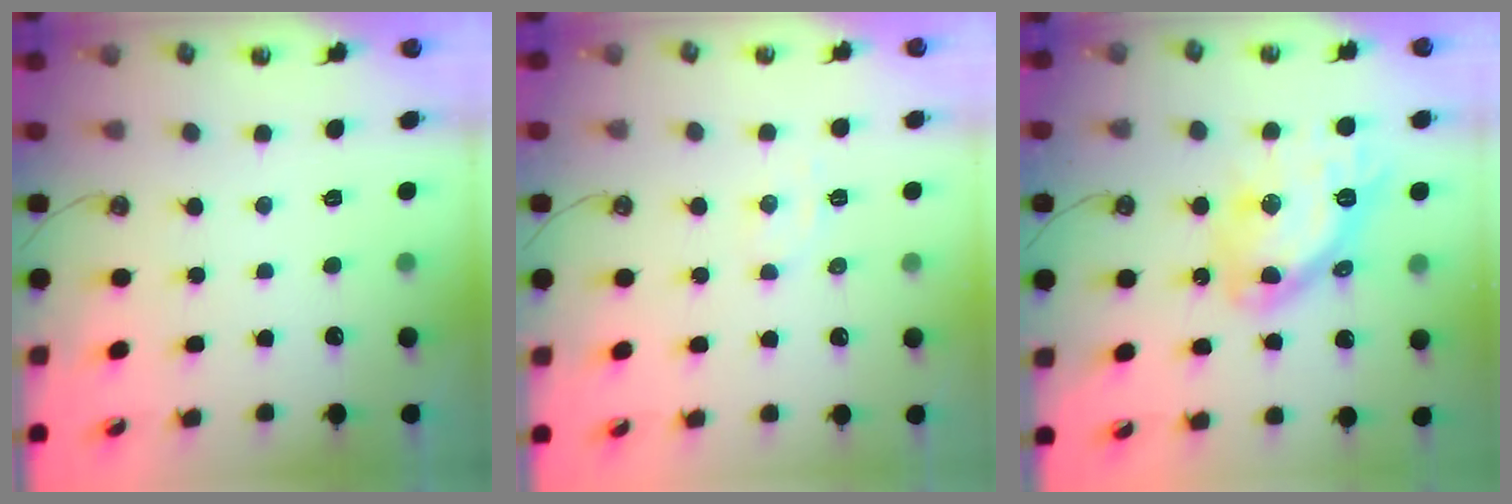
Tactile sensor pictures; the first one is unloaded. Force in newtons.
{"total": 3.5, "press": 3.4, "slide": 0.9}
{"total": 14.9, "press": 14.8, "slide": 1.6}